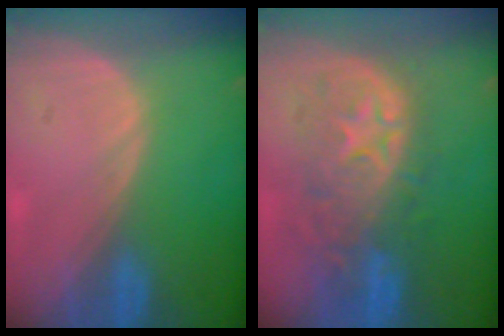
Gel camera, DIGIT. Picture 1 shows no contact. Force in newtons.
{"total": 9.9, "press": 9.2, "slide": 3.5}